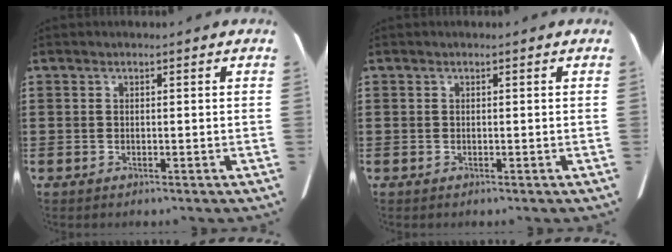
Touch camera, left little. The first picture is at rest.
{"total": 0.0}